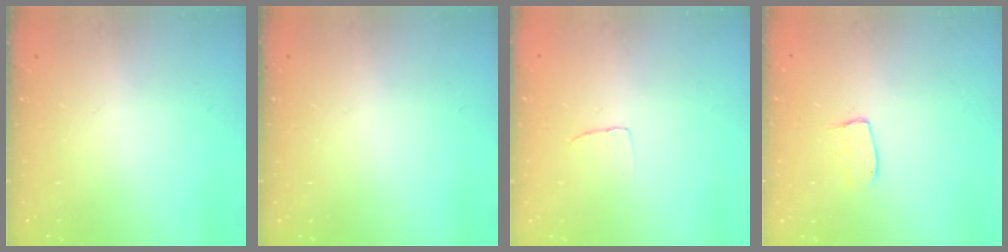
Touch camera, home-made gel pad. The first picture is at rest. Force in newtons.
{"total": 0.0}
{"total": 2.4, "press": 2.4, "slide": 0.1}
{"total": 4.8, "press": 4.8, "slide": 0.3}